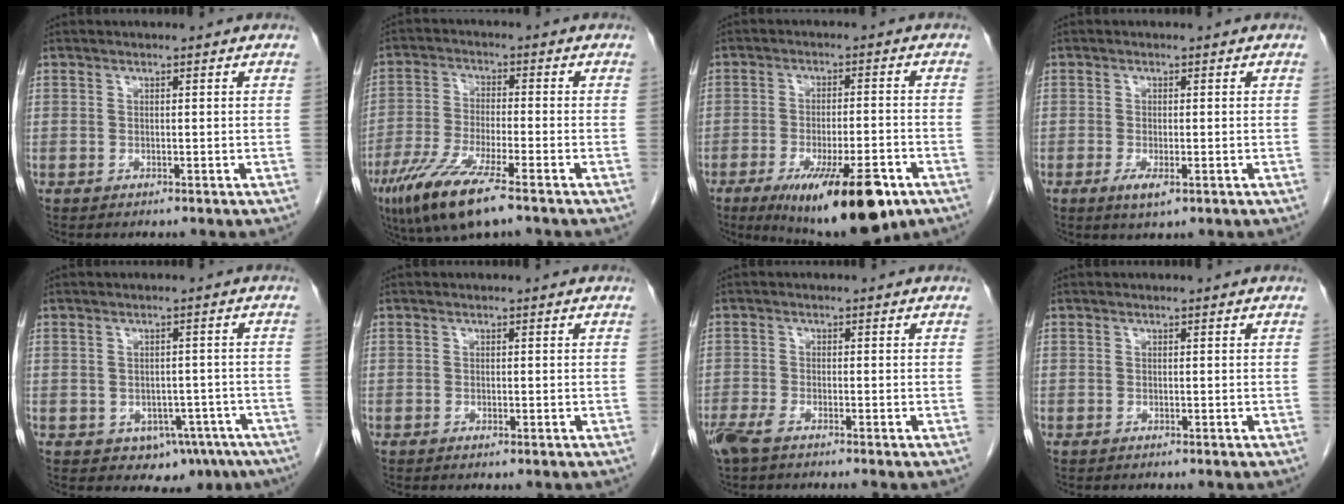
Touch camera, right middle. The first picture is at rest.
{"total": 10.5, "force": [-6.5, 1.2, 8.1], "torque": [-0.167, -0.027, -0.117]}
{"total": 15.2, "force": [-8.8, 3.6, 11.9], "torque": [-0.155, -0.020, -0.129]}
{"total": 2.9, "force": [-1.2, 0.8, 2.5], "torque": [-0.045, -0.005, -0.016]}
{"total": 8.2, "force": [-4.8, 5.5, 3.7], "torque": [-0.027, 0.013, -0.059]}
{"total": 0.6, "force": [-0.3, 0.2, 0.5], "torque": [-0.010, -0.002, -0.002]}
{"total": 3.4, "force": [-2.5, 0.6, 2.2], "torque": [-0.045, -0.006, -0.050]}
{"total": 0.0}